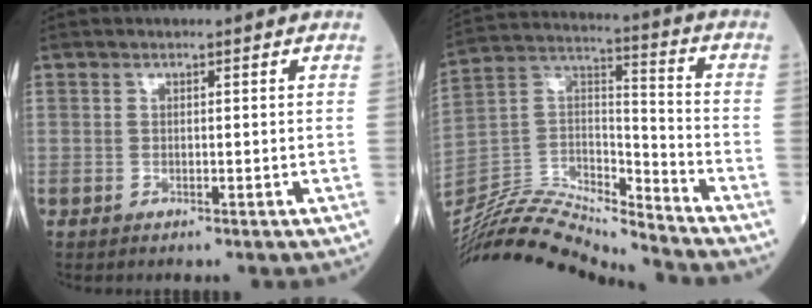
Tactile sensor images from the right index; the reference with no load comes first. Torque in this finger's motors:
{"motor_torque": [-1.01, -0.97, -0.25, -0.13]}